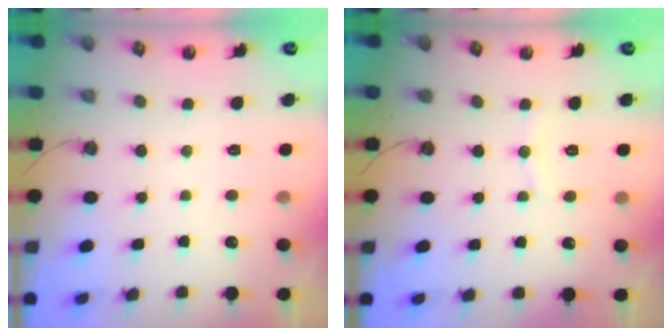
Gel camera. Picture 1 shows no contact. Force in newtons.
{"total": 5.2, "press": 5.2, "slide": 0.6}